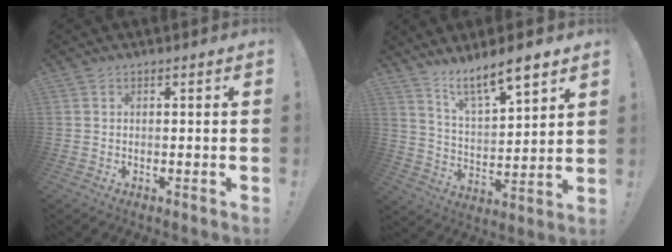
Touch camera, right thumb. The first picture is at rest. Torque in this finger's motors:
{"motor_torque": [0.49, 0.49, 0.31, 0.26, 0.26]}